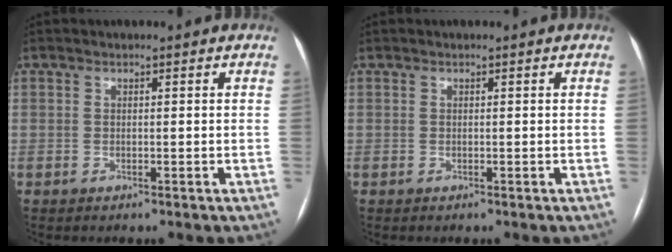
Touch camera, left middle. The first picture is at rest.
{"total": 0.0}